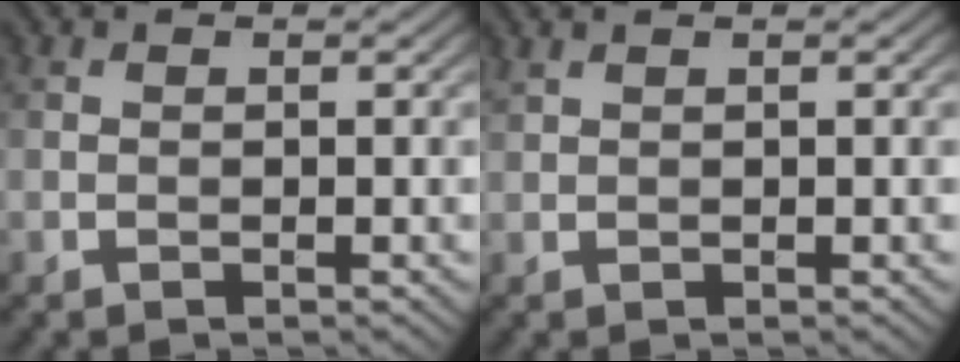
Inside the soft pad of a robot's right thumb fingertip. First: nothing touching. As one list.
[{"total": 0.9, "force": [0.8, 0.1, 0.4], "torque": [-0.015, 0.005, 0.019]}]